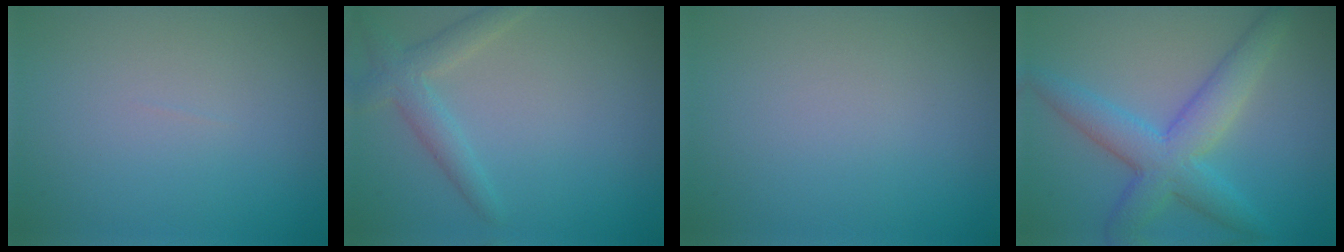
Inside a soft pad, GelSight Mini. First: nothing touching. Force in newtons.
{"total": 2.7, "press": 2.7, "slide": 0.3}
{"total": 0.0}
{"total": 5.8, "press": 5.8, "slide": 0.2}